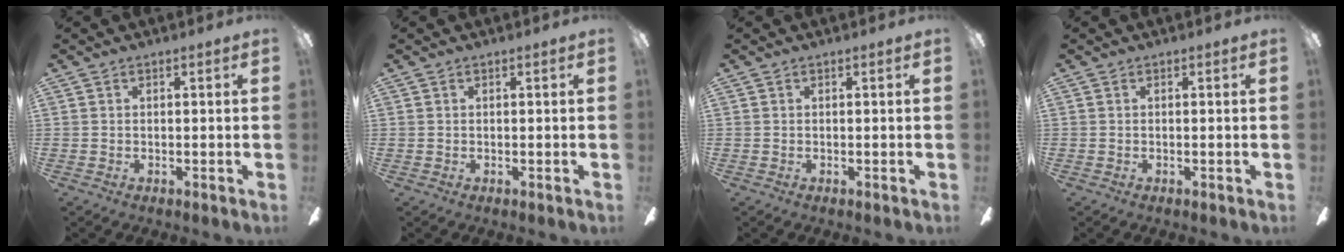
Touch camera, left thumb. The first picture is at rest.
{"total": 0.0}
{"total": 0.0}
{"total": 0.0}